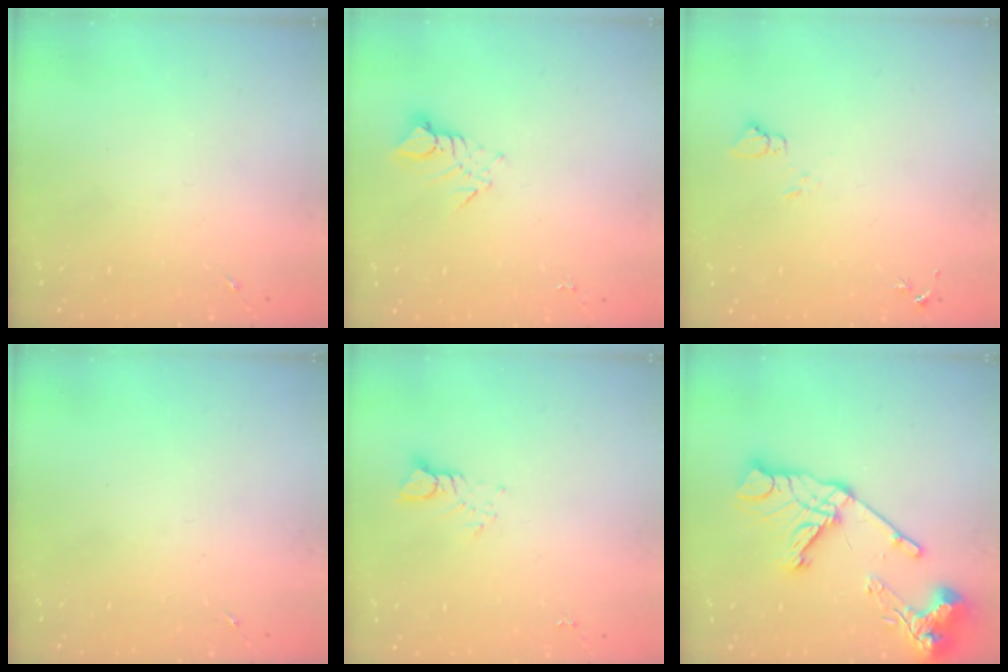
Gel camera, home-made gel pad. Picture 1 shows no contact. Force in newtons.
{"total": 3.7, "press": 3.7, "slide": 0.2}
{"total": 4.5, "press": 4.5, "slide": 0.4}
{"total": 0.0}
{"total": 3.8, "press": 3.8, "slide": 0.3}
{"total": 20.1, "press": 20.0, "slide": 2.3}